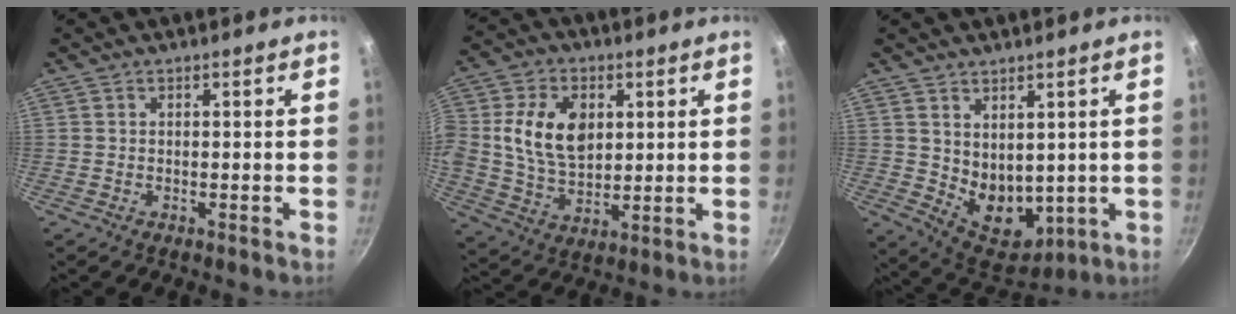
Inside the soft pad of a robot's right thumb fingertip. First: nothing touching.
{"total": 13.9, "force": [2.6, 9.7, 9.7], "torque": [-0.161, -0.006, 0.047]}
{"total": 9.7, "force": [2.6, 6.9, 6.4], "torque": [-0.072, -0.038, 0.068]}